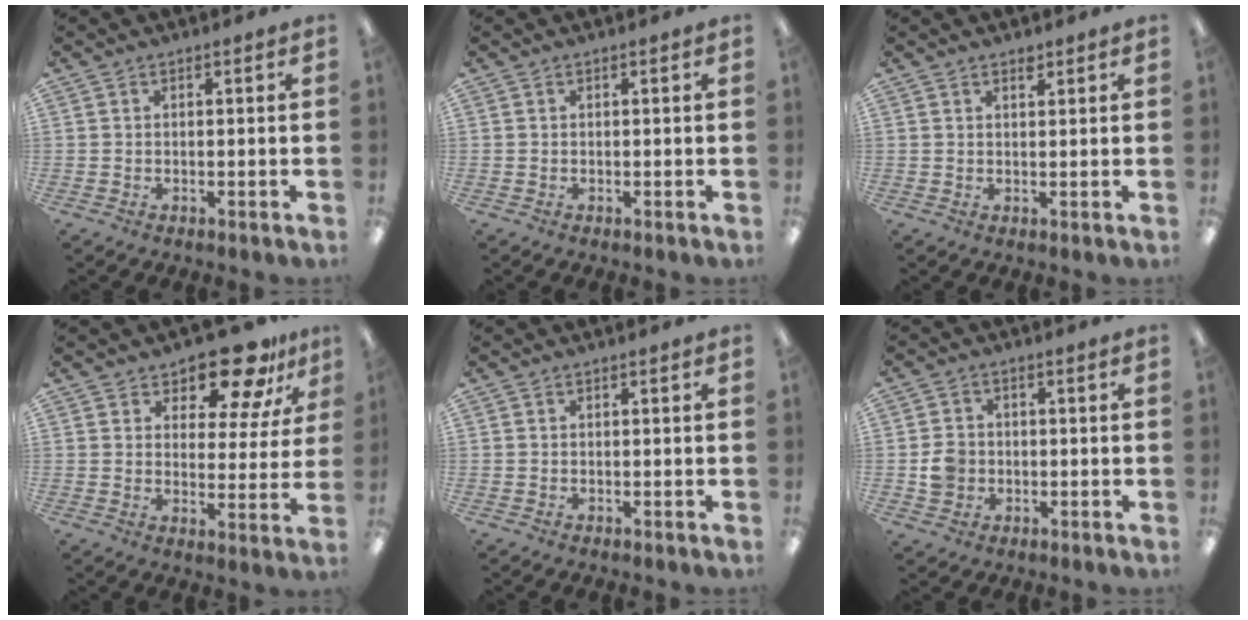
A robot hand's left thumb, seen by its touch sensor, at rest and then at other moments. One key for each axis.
{"total": 0.0}
{"total": 1.6, "fx": 1.4, "fy": 0.5, "fz": 0.6, "tx": -0.005, "ty": -0.005, "tz": 0.024}
{"total": 13.3, "fx": 10.8, "fy": 5.1, "fz": 5.9, "tx": -0.086, "ty": -0.077, "tz": 0.191}
{"total": 0.0}
{"total": 4.6, "fx": -0.6, "fy": 4.3, "fz": 1.7, "tx": -0.015, "ty": 0.002, "tz": -0.012}